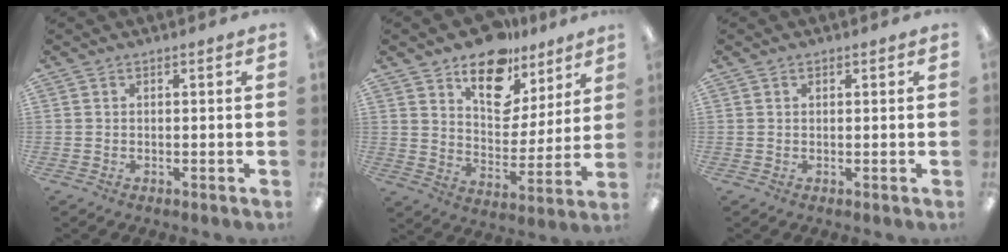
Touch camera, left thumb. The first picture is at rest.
{"total": 15.1, "force": [10.9, 8.4, 6.1], "torque": [-0.101, -0.069, 0.199]}
{"total": 0.7, "force": [0.3, 0.5, 0.3], "torque": [0.002, -0.001, 0.004]}